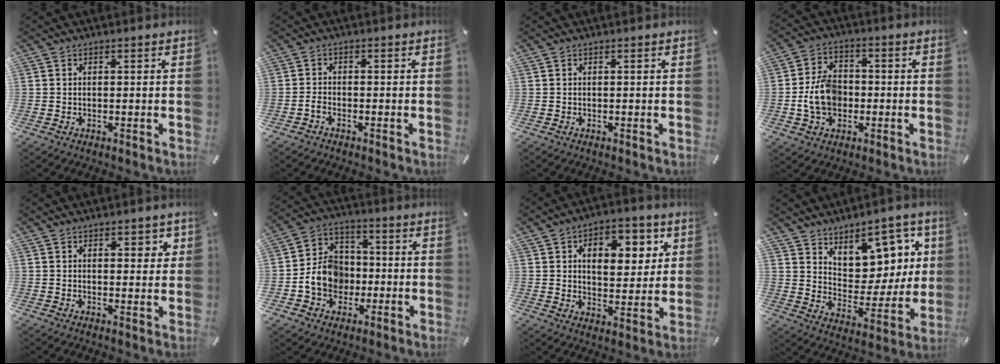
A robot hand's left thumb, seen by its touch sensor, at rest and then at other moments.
{"total": 1.7, "force": [-1.2, 0.9, 0.9], "torque": [-0.017, 0.004, -0.022]}
{"total": 0.0}
{"total": 9.6, "force": [-1.6, 7.4, 6.0], "torque": [-0.115, 0.010, -0.029]}
{"total": 3.3, "force": [1.9, 2.2, 1.5], "torque": [-0.011, -0.005, 0.027]}
{"total": 10.5, "force": [-2.2, 9.0, 4.9], "torque": [-0.104, 0.021, -0.039]}
{"total": 10.7, "force": [4.4, 7.4, 6.4], "torque": [-0.077, -0.016, 0.069]}
{"total": 10.7, "force": [7.4, 7.2, 2.7], "torque": [-0.040, -0.086, 0.141]}